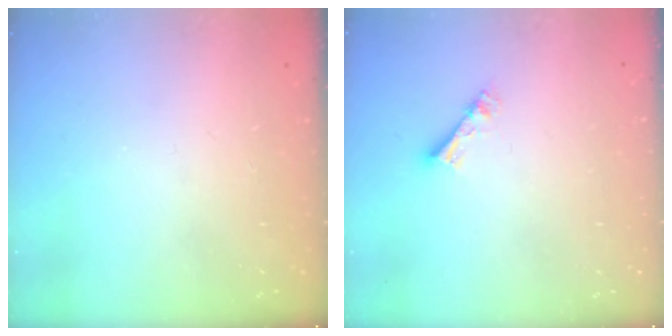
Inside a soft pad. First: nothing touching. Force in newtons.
{"total": 4.4, "press": 4.4, "slide": 0.2}